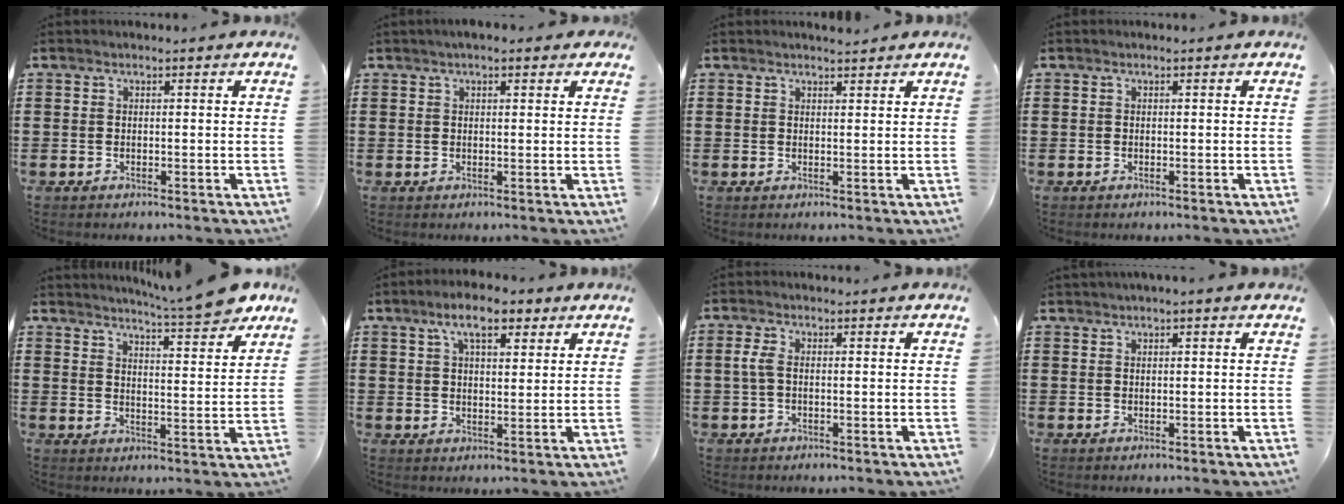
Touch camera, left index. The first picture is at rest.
{"total": 1.9, "force": [1.3, 0.6, 1.2], "torque": [-0.027, 0.007, 0.022]}
{"total": 1.6, "force": [1.6, 0.2, 0.3], "torque": [-0.009, 0.002, 0.031]}
{"total": 0.0}
{"total": 7.6, "force": [6.9, 0.0, 3.2], "torque": [-0.054, -0.045, 0.117]}
{"total": 7.1, "force": [4.7, 2.5, 4.7], "torque": [-0.089, 0.003, 0.081]}
{"total": 2.4, "force": [0.0, 1.0, 2.2], "torque": [-0.051, 0.000, -0.003]}
{"total": 1.0, "force": [0.8, -0.1, 0.6], "torque": [-0.011, 0.000, 0.015]}